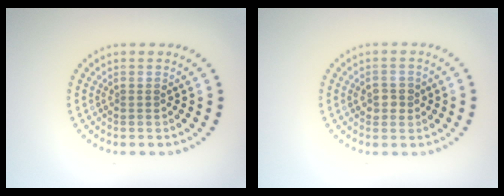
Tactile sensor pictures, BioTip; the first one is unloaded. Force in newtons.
{"total": 1.8, "press": 1.8, "slide": 0.2}